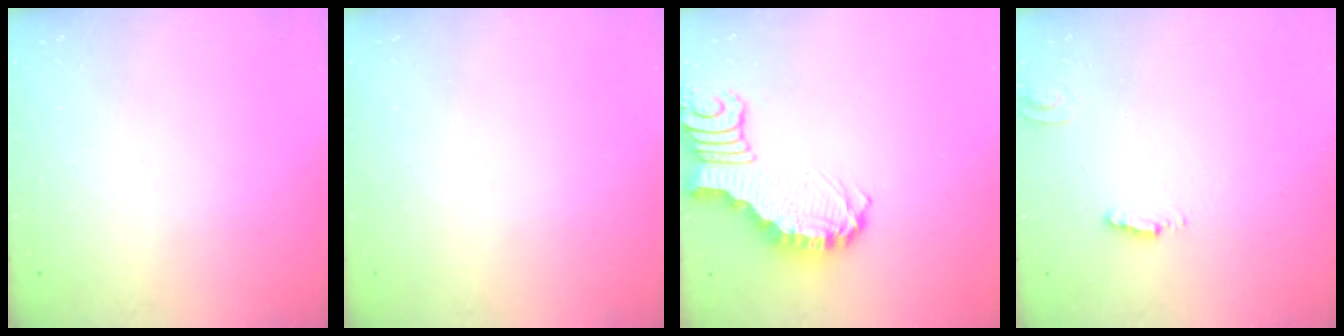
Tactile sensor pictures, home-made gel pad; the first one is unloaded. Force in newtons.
{"total": 0.0}
{"total": 3.5, "press": 3.5, "slide": 0.7}
{"total": 6.0, "press": 6.0, "slide": 0.4}